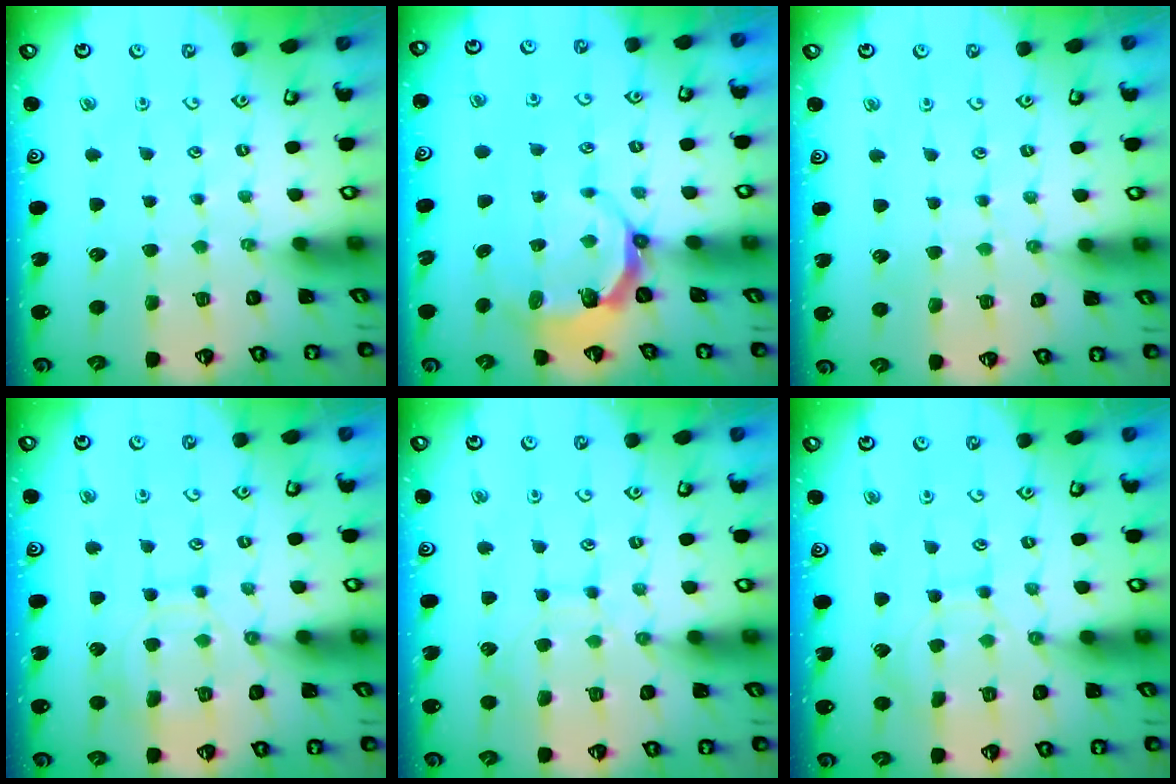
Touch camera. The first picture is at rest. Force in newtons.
{"total": 5.6, "press": 4.4, "slide": 3.4}
{"total": 3.7, "press": 3.6, "slide": 0.4}
{"total": 10.8, "press": 10.7, "slide": 1.0}
{"total": 8.7, "press": 8.6, "slide": 0.7}
{"total": 7.9, "press": 7.8, "slide": 0.9}